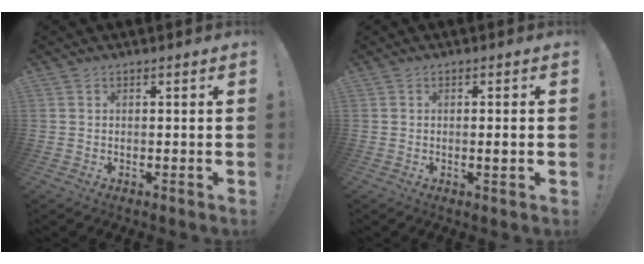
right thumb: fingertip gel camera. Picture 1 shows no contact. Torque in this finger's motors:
{"motor_torque": [0.01, -0.18, -0.01, 0.16, 0.02]}